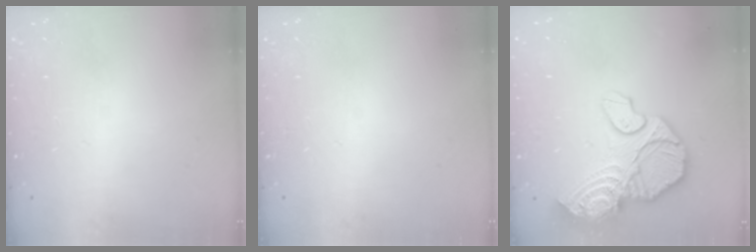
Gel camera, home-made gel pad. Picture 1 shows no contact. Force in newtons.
{"total": 0.0}
{"total": 19.3, "press": 19.2, "slide": 2.0}